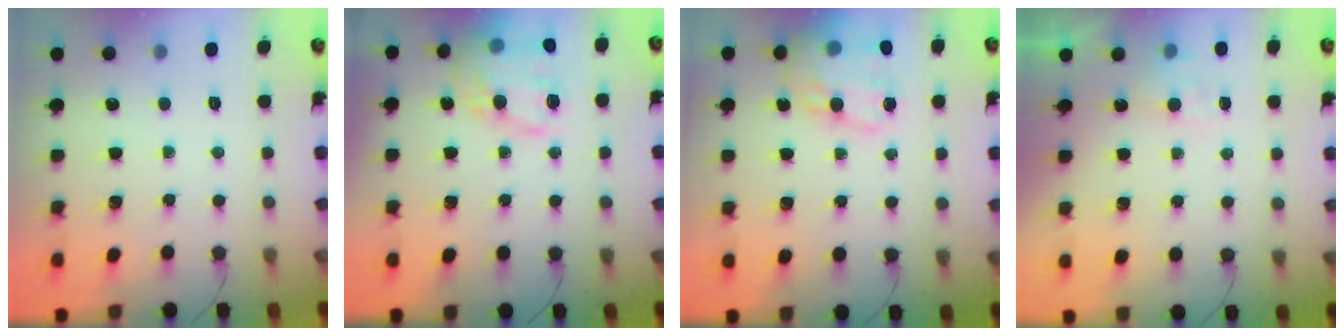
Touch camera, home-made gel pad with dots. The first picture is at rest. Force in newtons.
{"total": 20.6, "press": 20.2, "slide": 3.6}
{"total": 20.2, "press": 19.8, "slide": 4.2}
{"total": 2.6, "press": 2.4, "slide": 1.1}